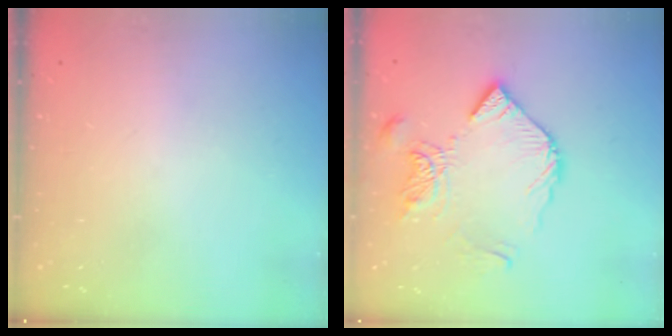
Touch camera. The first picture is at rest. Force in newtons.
{"total": 13.1, "press": 13.0, "slide": 1.1}